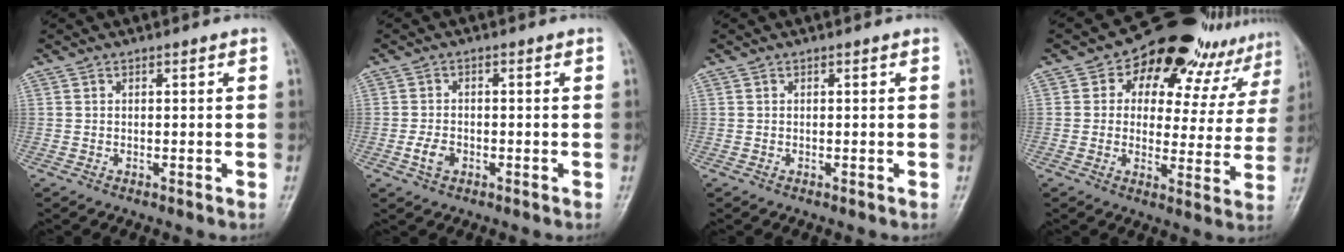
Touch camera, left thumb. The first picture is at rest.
{"total": 3.2, "force": [-1.2, 2.2, 2.0], "torque": [-0.035, 0.007, -0.023]}
{"total": 0.0}
{"total": 21.0, "force": [13.5, 11.4, 11.3], "torque": [-0.106, -0.027, 0.166]}